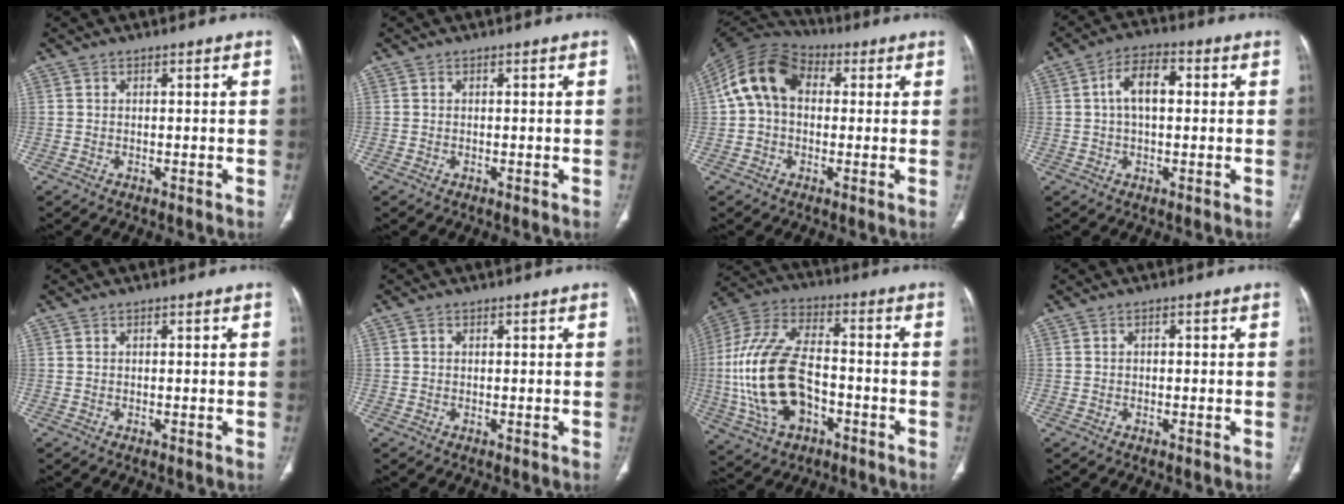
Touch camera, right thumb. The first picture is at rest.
{"total": 0.0}
{"total": 12.7, "force": [1.7, 9.1, 8.7], "torque": [-0.153, 0.037, 0.018]}
{"total": 7.7, "force": [1.0, 4.3, 6.3], "torque": [-0.109, 0.021, 0.012]}
{"total": 0.0}
{"total": 0.6, "force": [0.2, 0.5, 0.2], "torque": [-0.001, 0.001, 0.004]}
{"total": 19.9, "force": [-4.0, 11.4, 15.8], "torque": [-0.329, 0.026, -0.068]}
{"total": 0.6, "force": [0.0, 0.4, 0.4], "torque": [-0.004, 0.002, -0.002]}